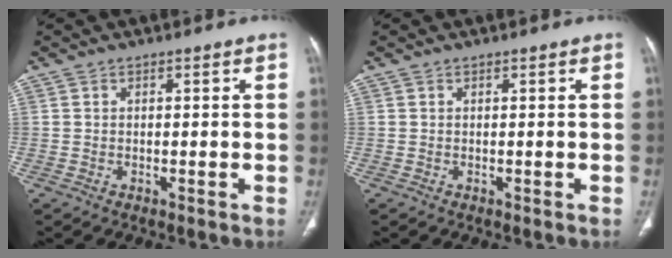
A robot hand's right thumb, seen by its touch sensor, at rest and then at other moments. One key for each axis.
{"total": 0.0}